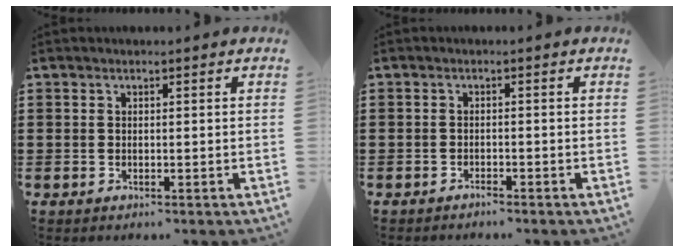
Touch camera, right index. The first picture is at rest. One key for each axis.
{"total": 1.0, "fx": -1.0, "fy": -0.1, "fz": 0.2, "tx": -0.007, "ty": -0.004, "tz": -0.018}